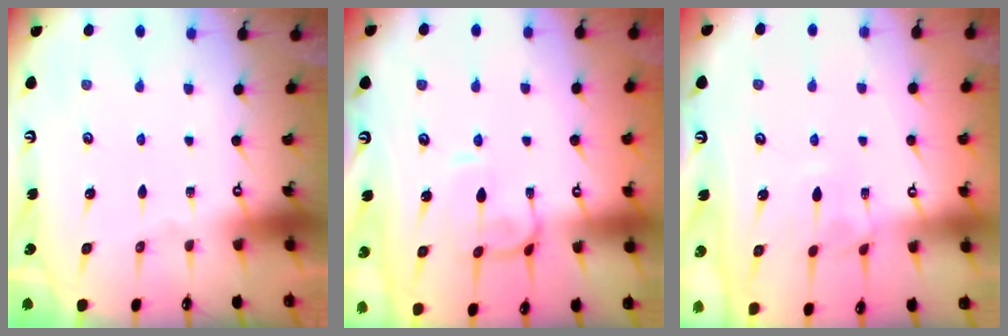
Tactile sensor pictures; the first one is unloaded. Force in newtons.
{"total": 0.7, "press": 0.4, "slide": 0.5}
{"total": 2.0, "press": 2.0, "slide": 0.5}